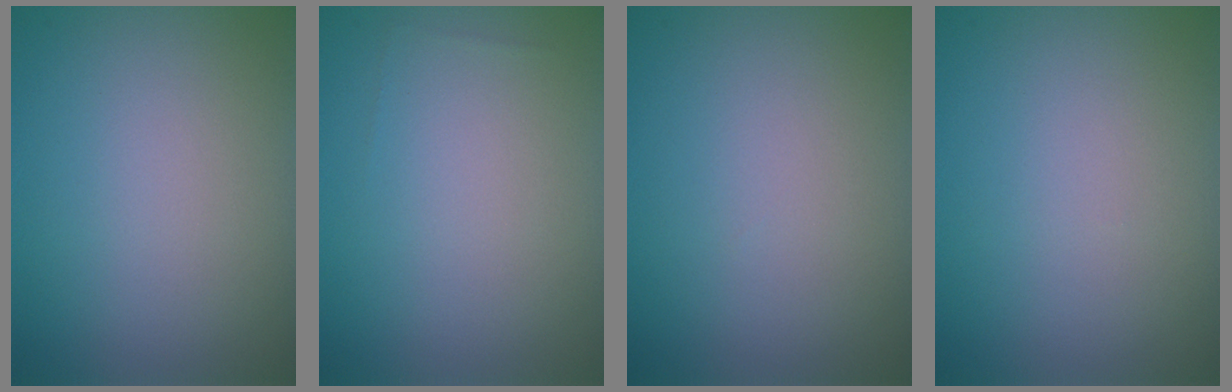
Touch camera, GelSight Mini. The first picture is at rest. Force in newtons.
{"total": 0.0}
{"total": 0.0}
{"total": 0.0}